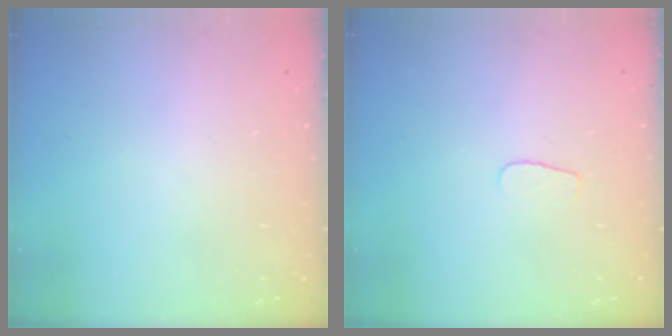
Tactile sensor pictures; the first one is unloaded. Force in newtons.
{"total": 3.3, "press": 3.3, "slide": 0.4}